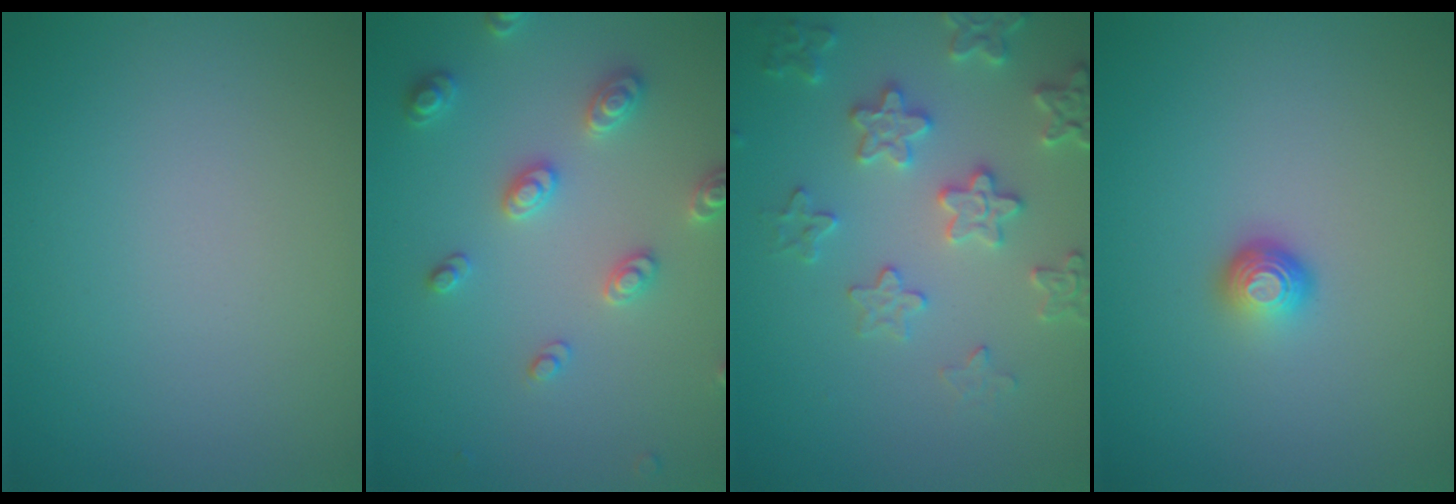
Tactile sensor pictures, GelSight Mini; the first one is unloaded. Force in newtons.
{"total": 2.7, "press": 2.7, "slide": 0.4}
{"total": 3.8, "press": 3.7, "slide": 0.7}
{"total": 1.4, "press": 1.1, "slide": 1.0}